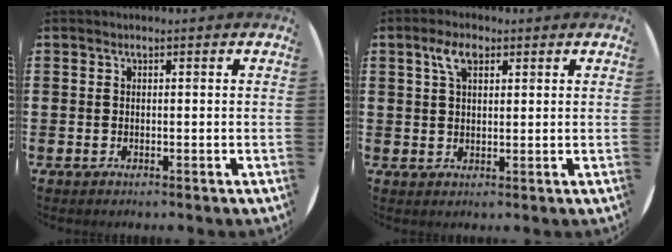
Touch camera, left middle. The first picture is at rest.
{"total": 4.1, "force": [2.3, 1.9, 2.7], "torque": [-0.053, 0.007, 0.040]}